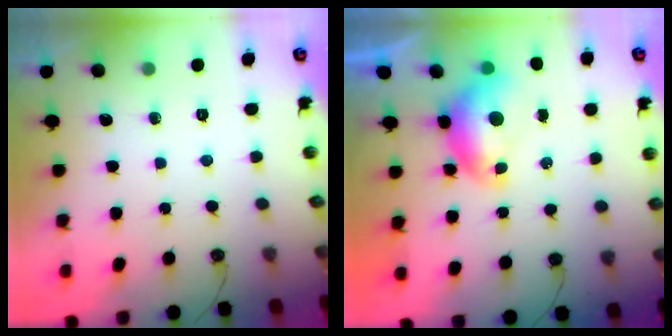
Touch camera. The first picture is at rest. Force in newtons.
{"total": 0.7, "press": 0.6, "slide": 0.3}